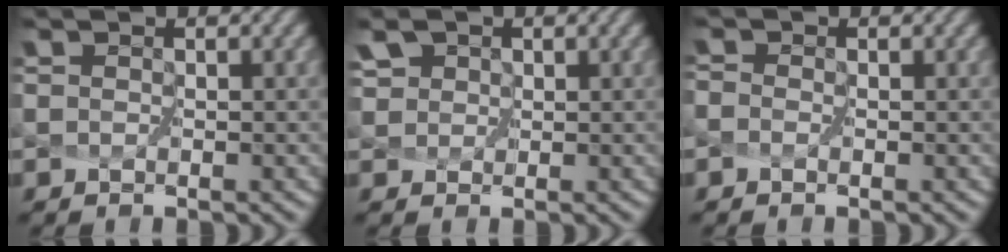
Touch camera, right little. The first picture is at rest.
{"total": 5.5, "force": [2.9, 3.9, 2.5], "torque": [-0.059, 0.019, 0.030]}
{"total": 0.8, "force": [-0.5, 0.4, 0.4], "torque": [-0.008, 0.002, -0.007]}